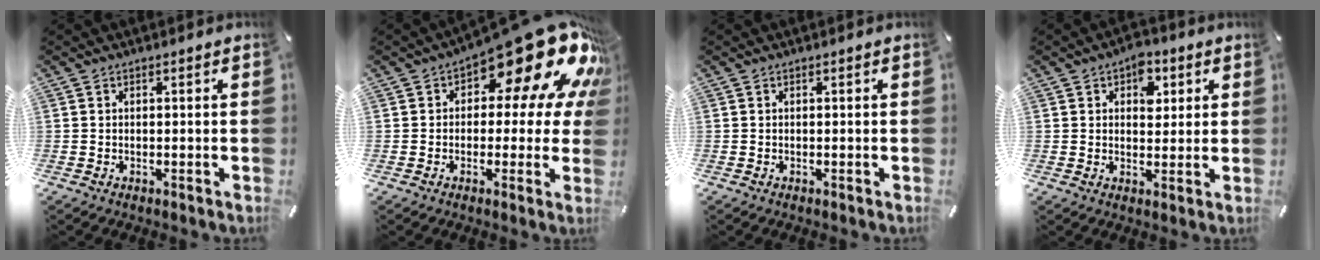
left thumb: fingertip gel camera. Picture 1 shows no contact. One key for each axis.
{"total": 21.2, "fx": 11.0, "fy": 9.2, "fz": 15.5, "tx": -0.206, "ty": -0.073, "tz": 0.183}
{"total": 0.0}
{"total": 6.1, "fx": 2.3, "fy": 4.2, "fz": 3.8, "tx": -0.026, "ty": -0.010, "tz": 0.029}